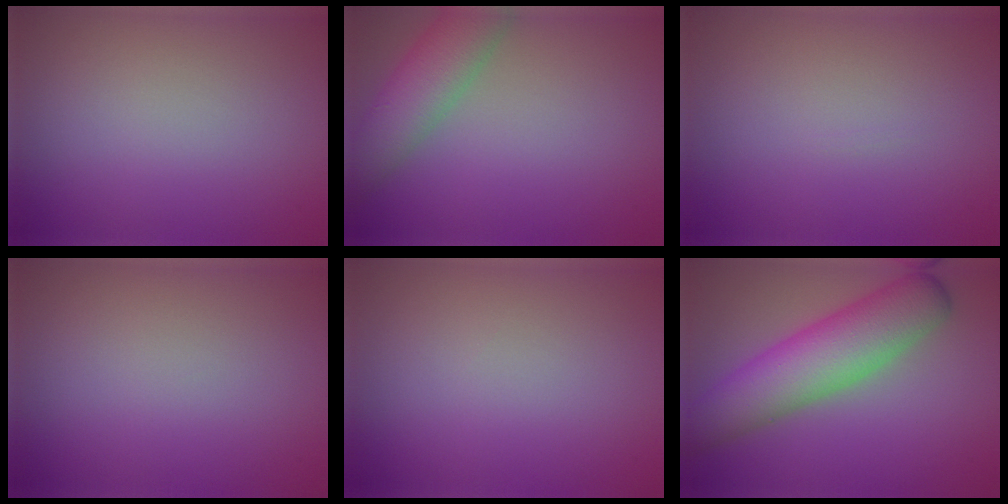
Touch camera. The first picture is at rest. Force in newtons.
{"total": 5.5, "press": 5.5, "slide": 0.4}
{"total": 0.0}
{"total": 0.0}
{"total": 0.0}
{"total": 8.2, "press": 8.2, "slide": 0.2}